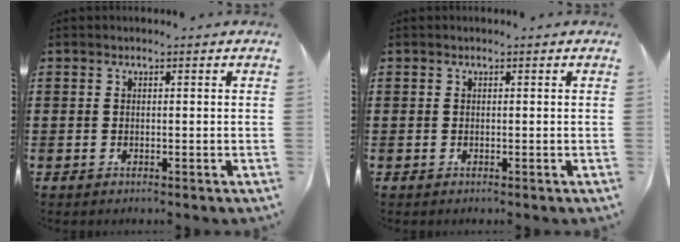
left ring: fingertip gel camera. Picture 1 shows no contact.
{"total": 0.0}